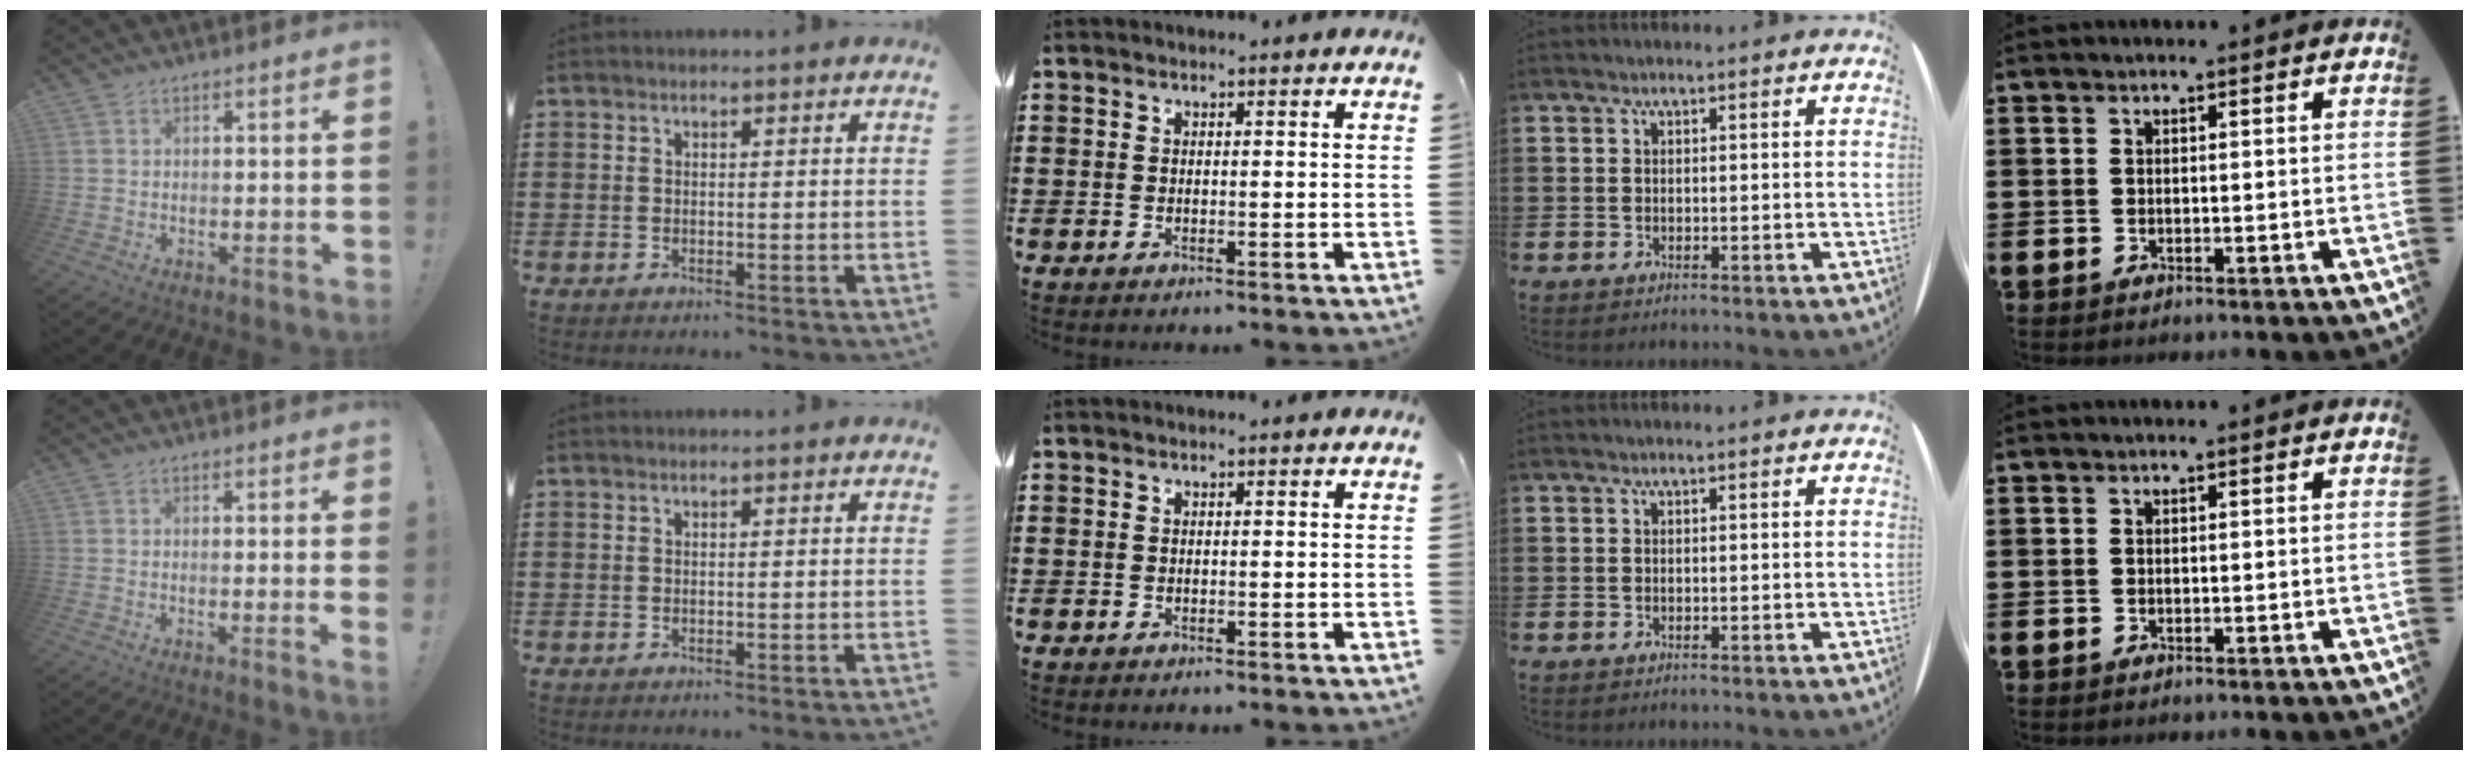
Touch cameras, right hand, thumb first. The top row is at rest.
{"thumb": {"total": 1.4, "force": [0.2, -0.4, 1.3], "torque": [-0.014, -0.005, -0.001]}, "index": {"total": 0.7, "force": [-0.7, 0.0, 0.2], "torque": [-0.005, -0.002, -0.014]}}